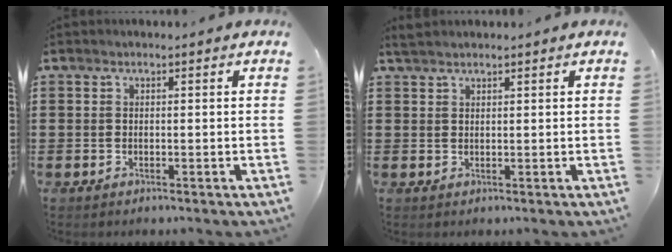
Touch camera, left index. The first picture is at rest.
{"total": 1.3, "force": [1.2, 0.2, 0.3], "torque": [-0.009, 0.001, 0.023]}